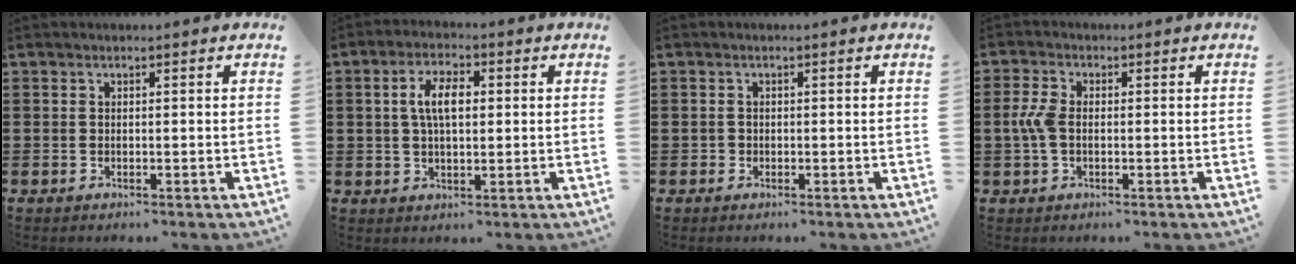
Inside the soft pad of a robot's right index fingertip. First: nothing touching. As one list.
[{"total": 5.6, "force": [0.8, 2.5, 4.9], "torque": [-0.101, 0.013, 0.011]}, {"total": 0.6, "force": [-0.2, 0.6, 0.0], "torque": [-0.001, 0.005, -0.006]}, {"total": 4.1, "force": [-0.4, 2.2, 3.5], "torque": [-0.095, -0.005, -0.016]}]